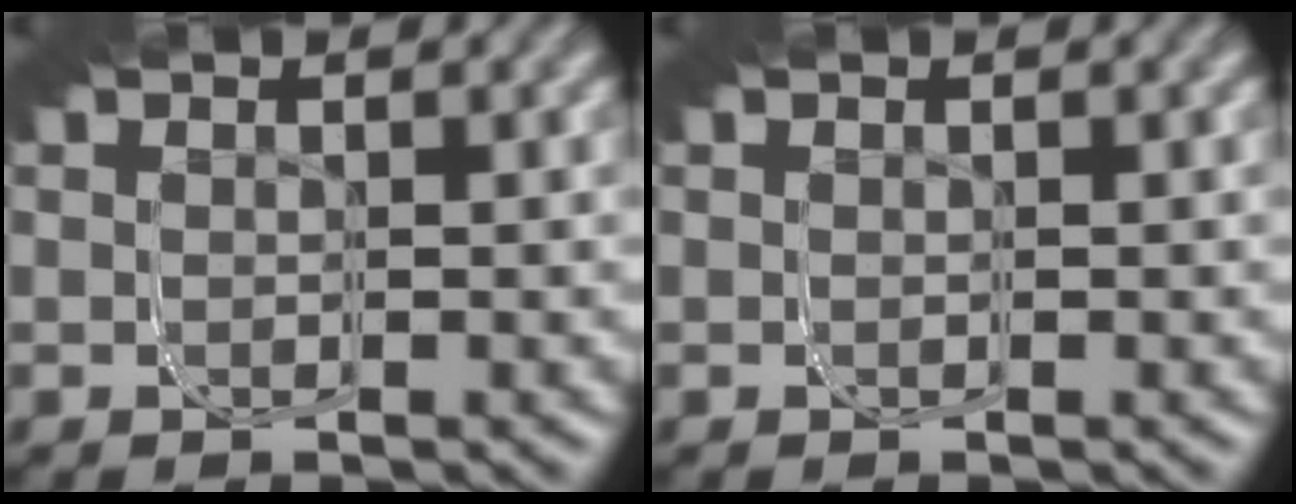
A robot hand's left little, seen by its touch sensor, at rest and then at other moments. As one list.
[{"total": 0.0}]